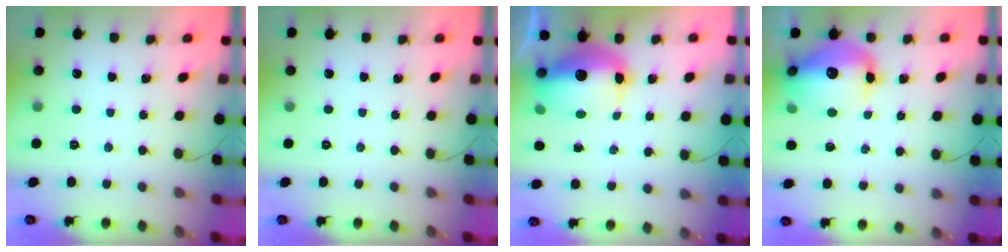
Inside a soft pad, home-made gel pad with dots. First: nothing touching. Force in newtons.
{"total": 0.0}
{"total": 11.1, "press": 10.8, "slide": 2.6}
{"total": 16.2, "press": 15.6, "slide": 4.1}